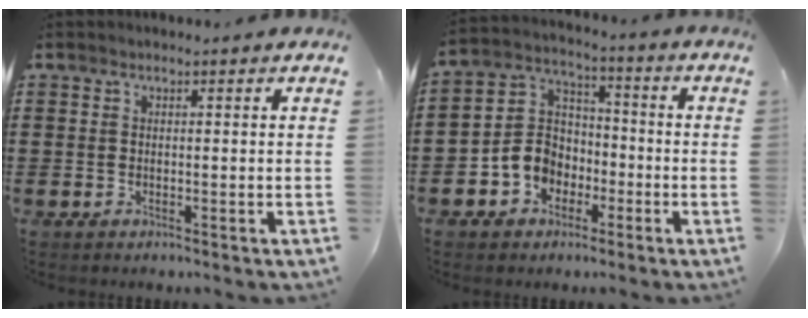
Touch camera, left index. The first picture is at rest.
{"total": 7.1, "force": [-3.2, 6.1, 1.9], "torque": [-0.068, 0.016, -0.067]}